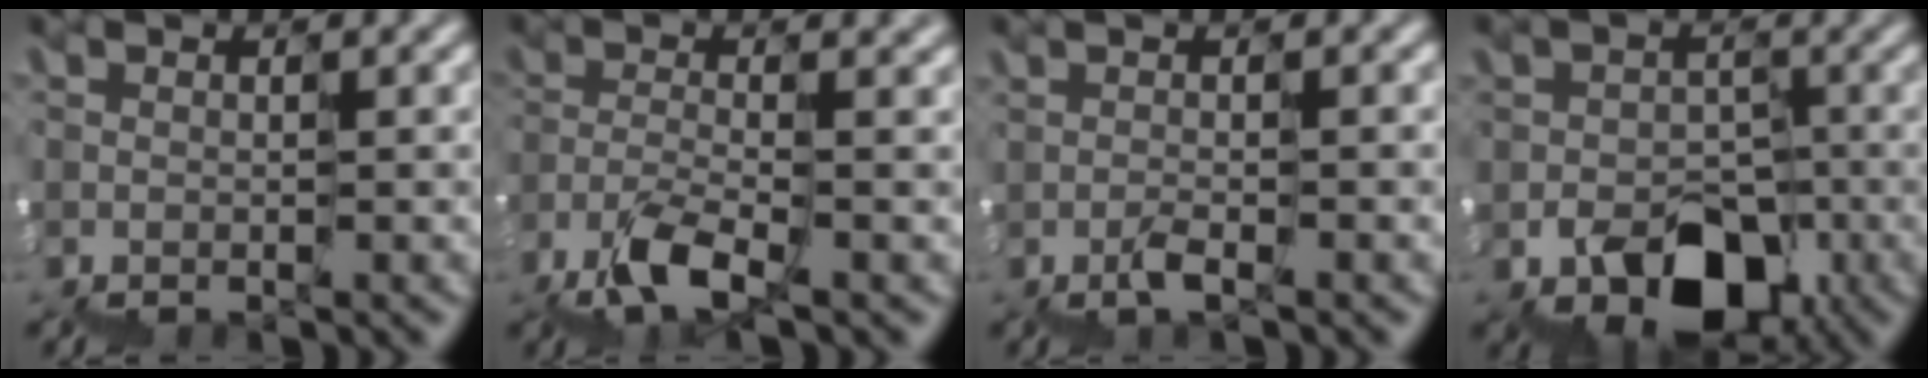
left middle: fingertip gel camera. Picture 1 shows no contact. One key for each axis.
{"total": 3.8, "fx": -2.2, "fy": 0.8, "fz": 3.0, "tx": -0.071, "ty": 0.005, "tz": -0.041}
{"total": 1.3, "fx": 0.3, "fy": -1.3, "fz": 0.0, "tx": -0.009, "ty": 0.004, "tz": 0.008}
{"total": 6.7, "fx": -2.9, "fy": 5.0, "fz": 3.5, "tx": -0.044, "ty": -0.010, "tz": -0.036}